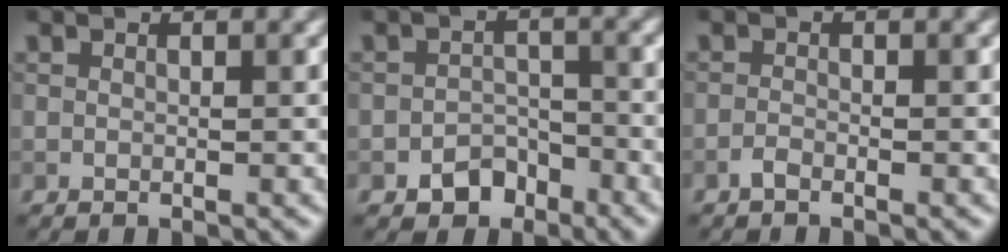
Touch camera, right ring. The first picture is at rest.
{"total": 2.9, "force": [-1.9, 1.9, 1.0], "torque": [-0.006, 0.004, -0.032]}
{"total": 0.9, "force": [-0.8, 0.1, 0.4], "torque": [-0.009, 0.000, -0.017]}